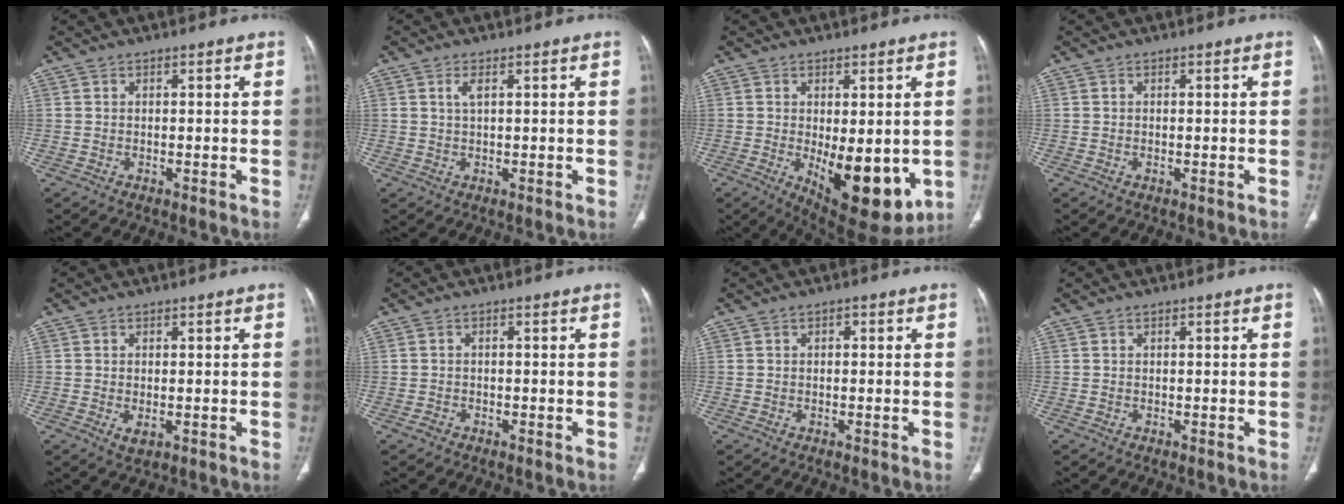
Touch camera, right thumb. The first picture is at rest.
{"total": 1.8, "force": [0.7, 0.6, 1.5], "torque": [-0.038, 0.002, 0.019]}
{"total": 14.3, "force": [-2.6, 6.1, 12.7], "torque": [-0.161, -0.029, -0.016]}
{"total": 0.0}
{"total": 2.2, "force": [-0.5, 1.1, 1.9], "torque": [-0.035, -0.006, -0.002]}
{"total": 1.0, "force": [-0.7, 0.7, 0.2], "torque": [-0.004, 0.005, -0.013]}
{"total": 0.9, "force": [0.2, 0.6, 0.6], "torque": [-0.003, 0.002, -0.001]}
{"total": 0.0}